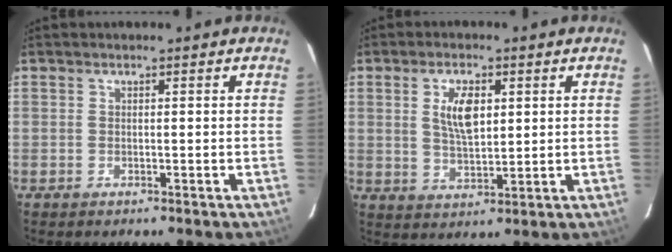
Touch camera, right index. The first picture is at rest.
{"total": 6.9, "force": [1.9, 3.2, 5.7], "torque": [-0.104, 0.003, 0.040]}